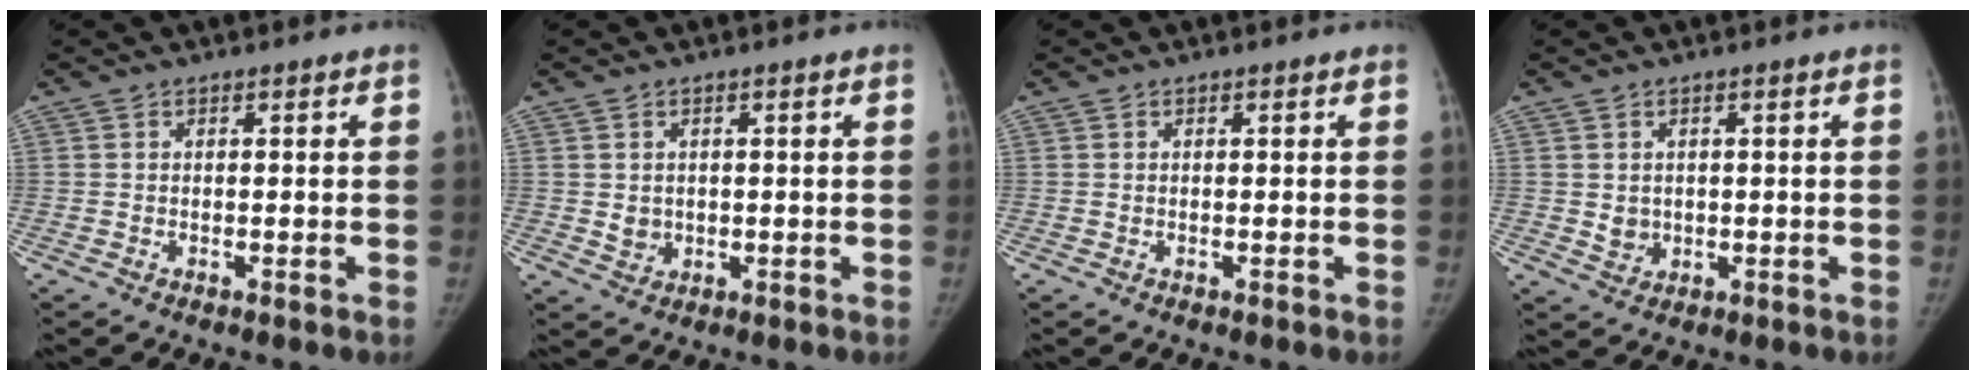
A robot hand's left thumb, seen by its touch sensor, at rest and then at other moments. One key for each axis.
{"total": 2.8, "fx": 0.2, "fy": 2.5, "fz": 1.2, "tx": -0.009, "ty": -0.002, "tz": 0.011}
{"total": 0.0}
{"total": 2.9, "fx": 0.1, "fy": 2.6, "fz": 1.3, "tx": -0.011, "ty": -0.002, "tz": 0.011}